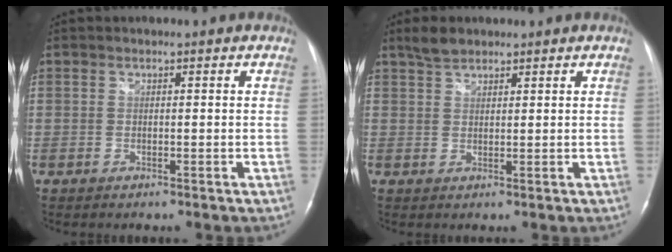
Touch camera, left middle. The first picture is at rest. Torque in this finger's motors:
{"motor_torque": [0.17, -0.08, -0.08, 0.02]}